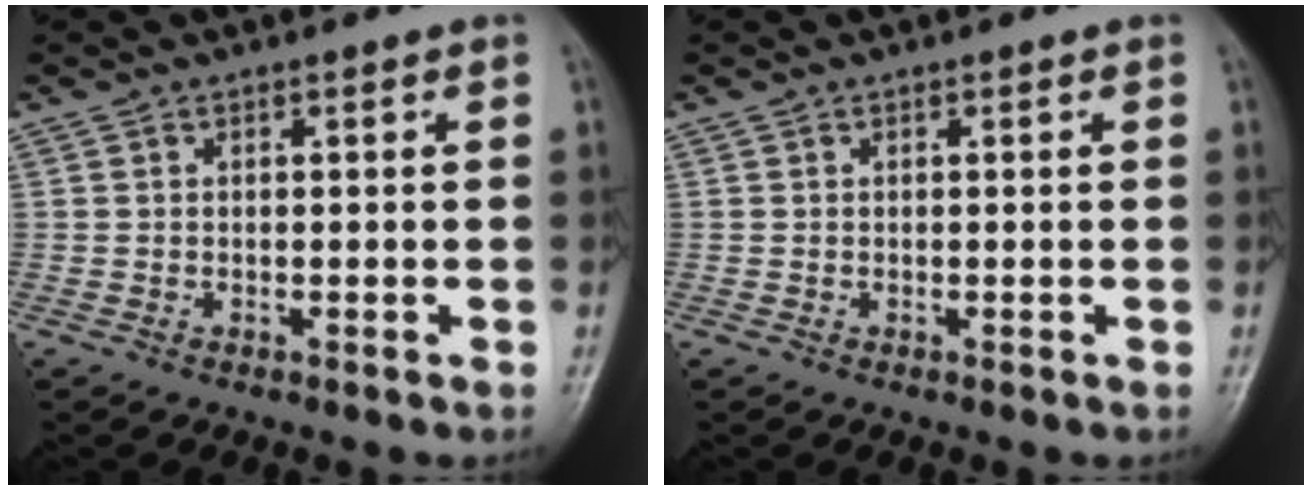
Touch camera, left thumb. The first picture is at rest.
{"total": 0.0}